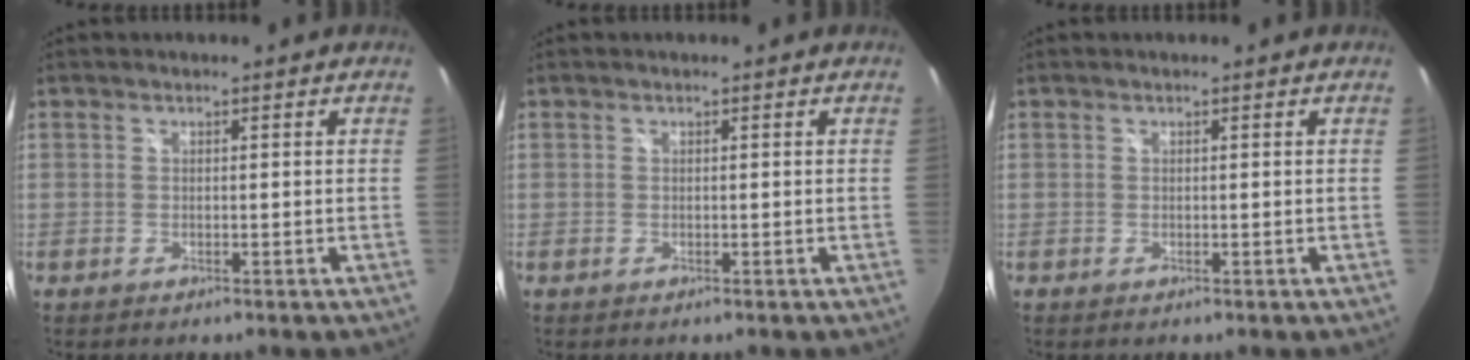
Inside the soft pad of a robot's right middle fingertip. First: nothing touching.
{"total": 0.0}
{"total": 0.0}